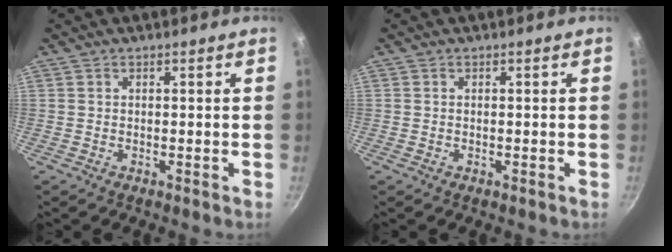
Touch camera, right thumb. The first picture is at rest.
{"total": 0.0}